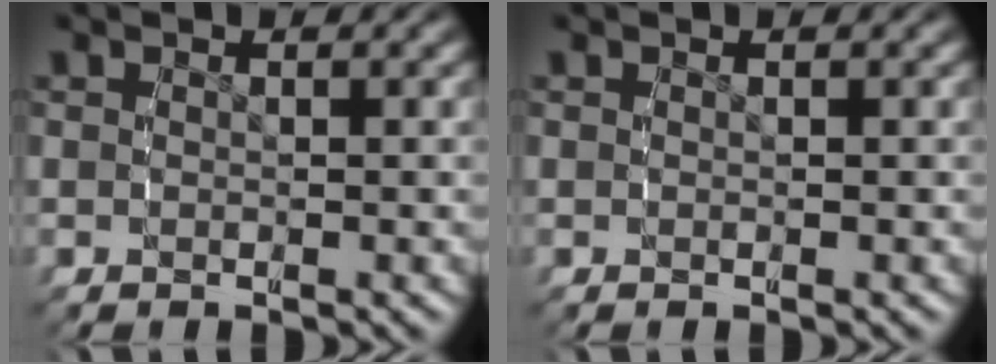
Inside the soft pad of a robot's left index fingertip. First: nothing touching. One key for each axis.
{"total": 0.0}